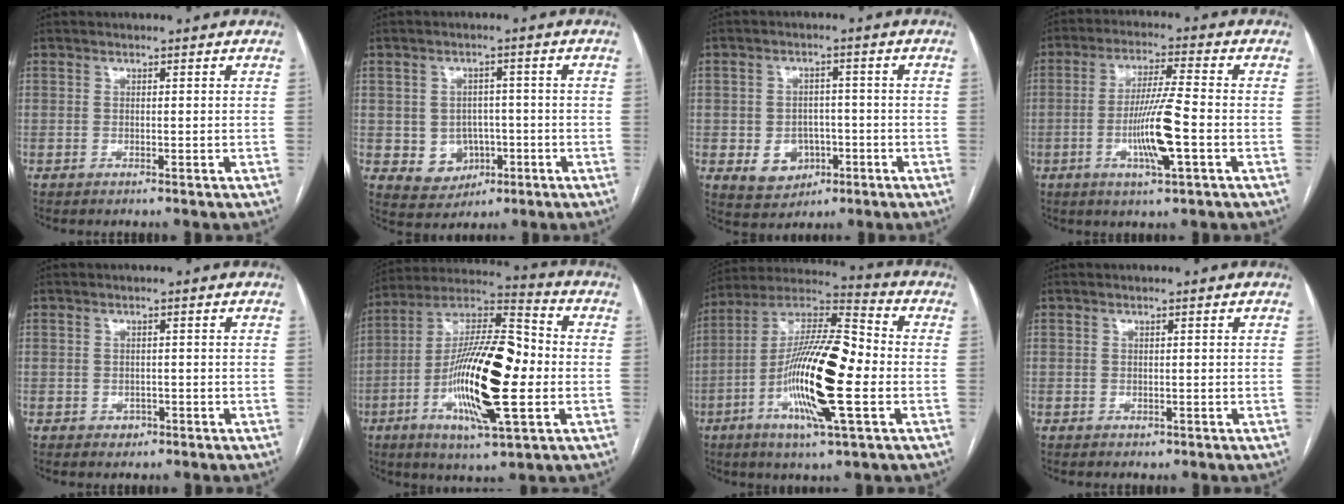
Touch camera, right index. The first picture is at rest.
{"total": 5.9, "force": [-1.1, 5.4, 2.1], "torque": [-0.026, 0.012, -0.003]}
{"total": 6.6, "force": [-1.8, 5.6, 3.0], "torque": [-0.046, 0.011, -0.016]}
{"total": 13.5, "force": [-3.9, 0.3, 12.9], "torque": [-0.251, -0.008, -0.076]}
{"total": 1.5, "force": [-0.7, 1.2, 0.4], "torque": [-0.003, 0.004, -0.007]}
{"total": 20.8, "force": [-3.7, 4.5, 20.0], "torque": [-0.375, 0.006, -0.065]}
{"total": 19.2, "force": [-4.2, 2.7, 18.5], "torque": [-0.354, 0.001, -0.080]}
{"total": 0.5, "force": [-0.1, 0.5, 0.2], "torque": [-0.001, 0.000, 0.001]}